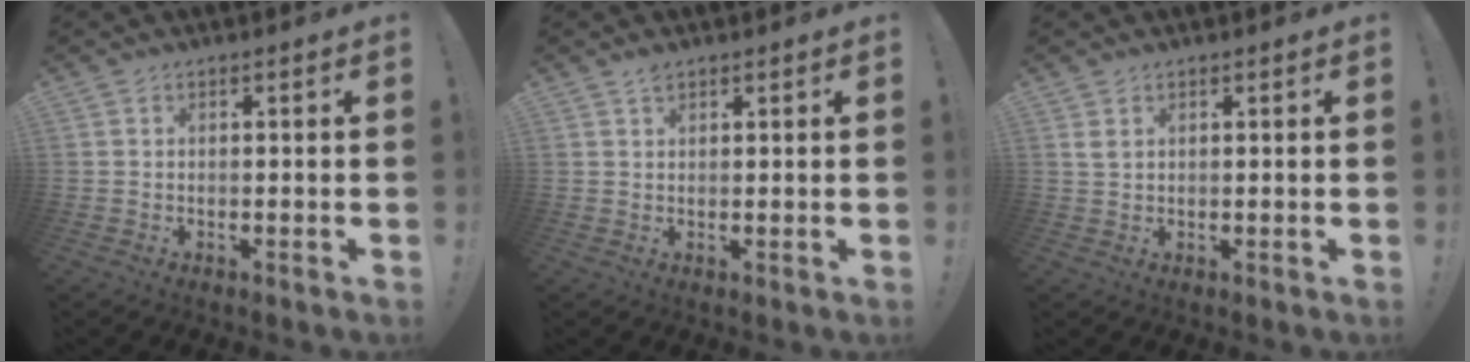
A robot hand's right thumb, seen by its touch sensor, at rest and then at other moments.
{"total": 1.4, "force": [1.1, 0.5, 0.6], "torque": [-0.004, -0.005, 0.020]}
{"total": 1.7, "force": [0.8, 0.9, 1.2], "torque": [-0.023, 0.002, 0.015]}